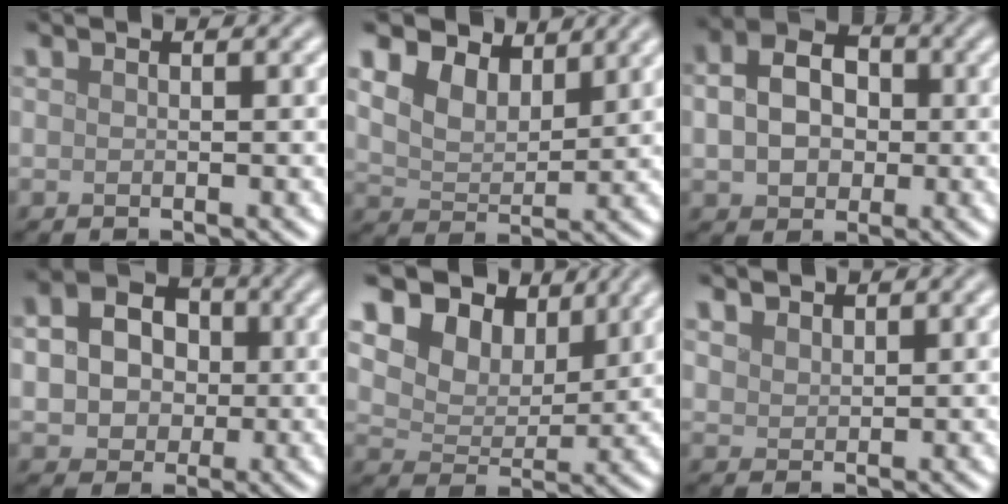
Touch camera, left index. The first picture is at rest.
{"total": 5.3, "force": [3.7, 2.8, 2.5], "torque": [-0.061, -0.001, 0.057]}
{"total": 6.2, "force": [0.5, 4.8, 3.9], "torque": [-0.073, 0.011, -0.008]}
{"total": 7.8, "force": [1.0, 6.5, 4.3], "torque": [-0.086, 0.025, 0.001]}
{"total": 10.1, "force": [6.5, 6.2, 4.7], "torque": [-0.103, -0.001, 0.120]}
{"total": 1.7, "force": [1.4, 0.9, 0.3], "torque": [-0.014, -0.001, 0.033]}